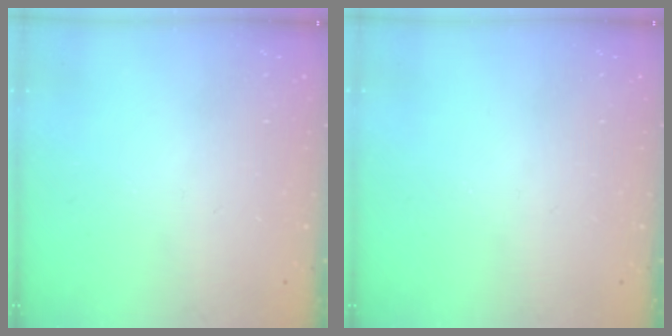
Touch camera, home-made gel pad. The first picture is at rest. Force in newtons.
{"total": 0.0}